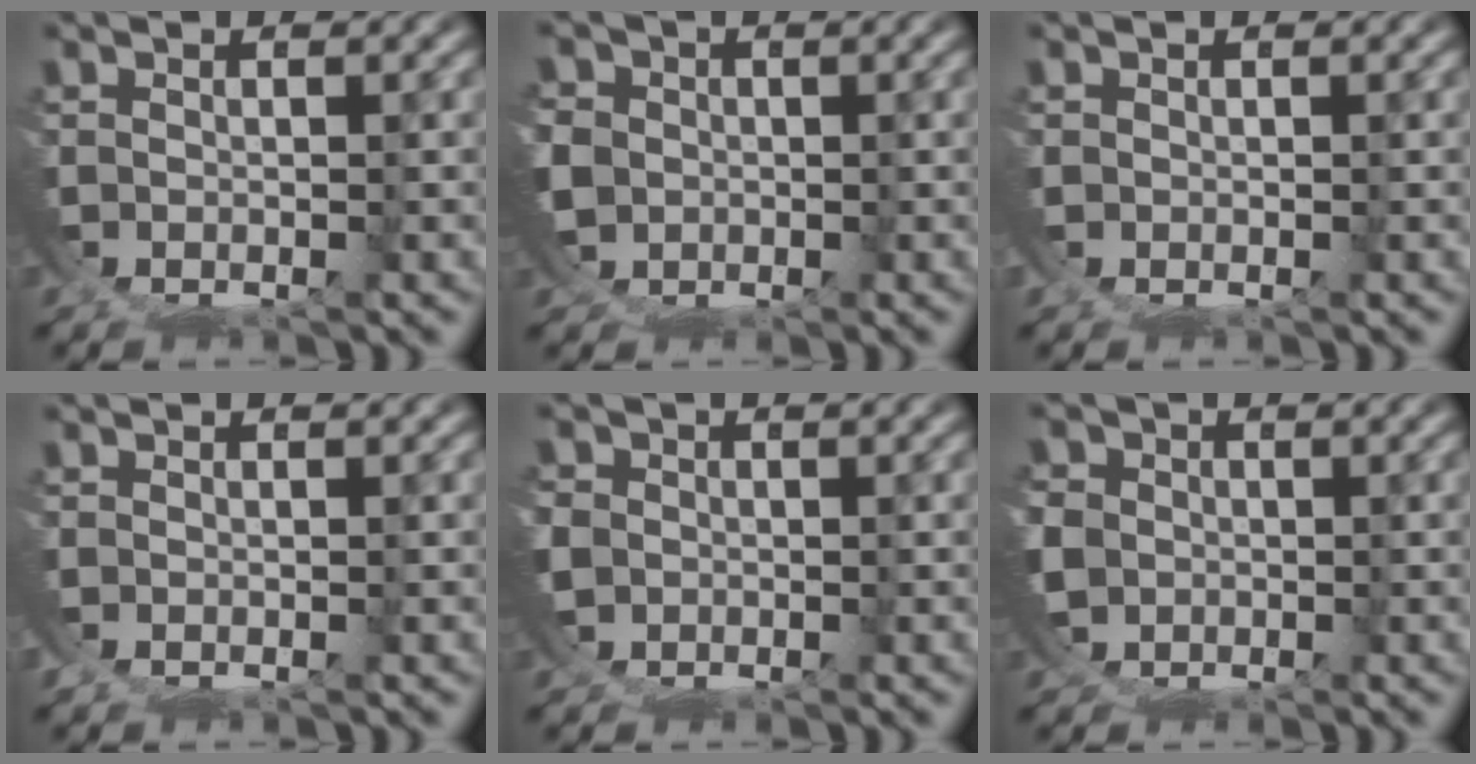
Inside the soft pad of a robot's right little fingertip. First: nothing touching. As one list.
[{"total": 4.8, "force": [-0.5, 4.3, 2.1], "torque": [-0.062, -0.026, -0.001]}, {"total": 0.6, "force": [0.0, 0.5, 0.2], "torque": [-0.009, 0.000, 0.001]}, {"total": 1.0, "force": [-0.1, 0.9, 0.4], "torque": [-0.016, -0.002, -0.002]}, {"total": 2.7, "force": [-0.4, 2.4, 1.1], "torque": [-0.043, -0.020, -0.001]}, {"total": 4.2, "force": [-0.5, 3.8, 1.8], "torque": [-0.058, -0.025, -0.001]}]